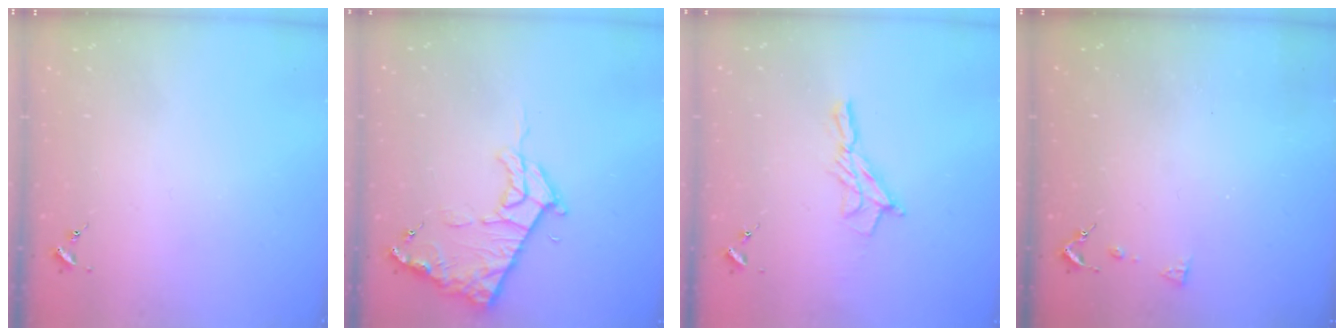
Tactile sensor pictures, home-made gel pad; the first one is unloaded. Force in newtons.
{"total": 12.0, "press": 12.0, "slide": 1.2}
{"total": 8.7, "press": 8.7, "slide": 0.5}
{"total": 5.4, "press": 5.4, "slide": 0.8}